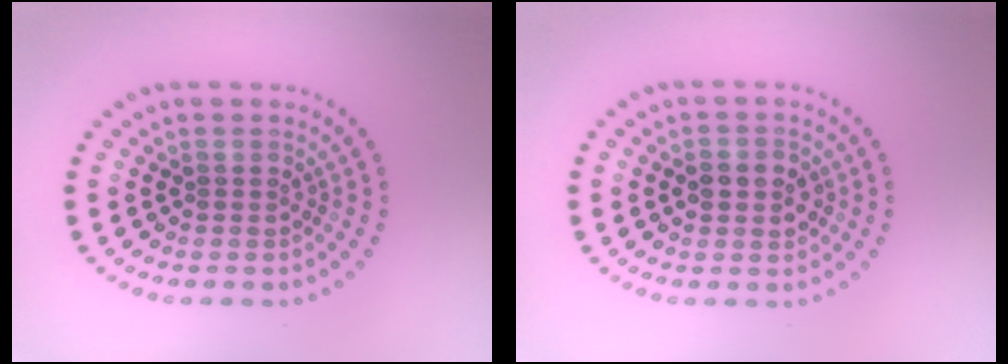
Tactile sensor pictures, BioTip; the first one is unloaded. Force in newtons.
{"total": 3.1, "press": 3.1, "slide": 0.4}